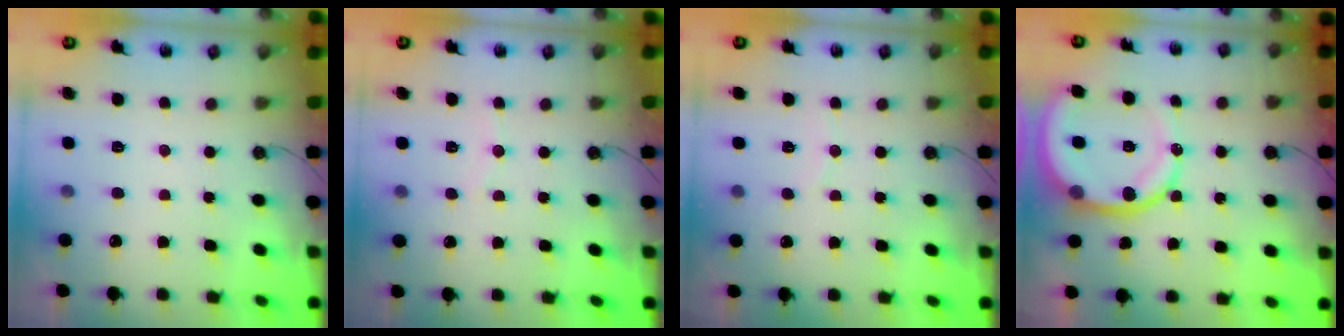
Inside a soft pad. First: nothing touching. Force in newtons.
{"total": 3.7, "press": 3.7, "slide": 0.3}
{"total": 2.5, "press": 2.5, "slide": 0.3}
{"total": 14.1, "press": 13.9, "slide": 2.0}